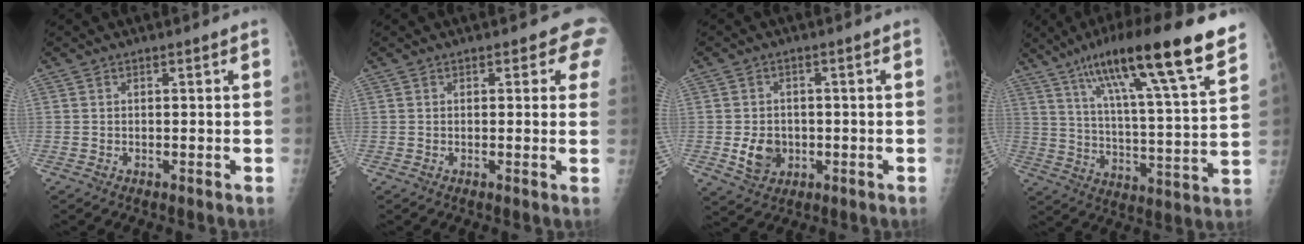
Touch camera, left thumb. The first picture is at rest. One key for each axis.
{"total": 3.7, "fx": 2.5, "fy": 1.9, "fz": 2.1, "tx": 0.008, "ty": -0.006, "tz": 0.016}
{"total": 5.8, "fx": -1.0, "fy": 4.7, "fz": 3.2, "tx": -0.037, "ty": 0.004, "tz": -0.008}
{"total": 23.3, "fx": 14.8, "fy": 3.1, "fz": 17.7, "tx": -0.271, "ty": -0.039, "tz": 0.238}